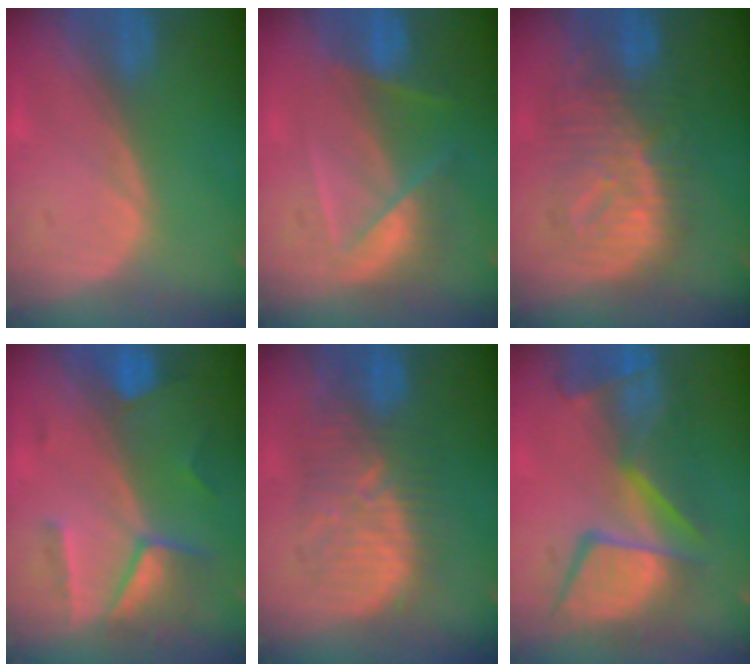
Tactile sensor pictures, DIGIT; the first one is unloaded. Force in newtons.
{"total": 7.3, "press": 6.5, "slide": 3.4}
{"total": 9.3, "press": 9.3, "slide": 0.4}
{"total": 7.5, "press": 6.6, "slide": 3.4}
{"total": 9.1, "press": 9.1, "slide": 0.3}
{"total": 11.3, "press": 10.5, "slide": 4.2}